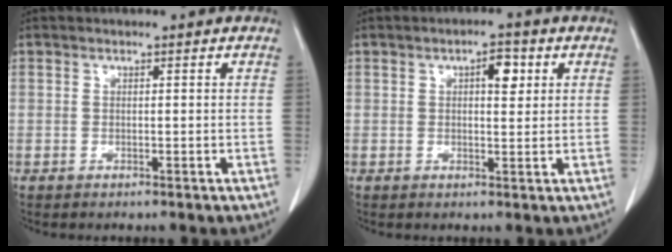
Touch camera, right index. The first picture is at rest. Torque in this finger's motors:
{"motor_torque": [0.06, 0.04, 0.02, 0.04]}